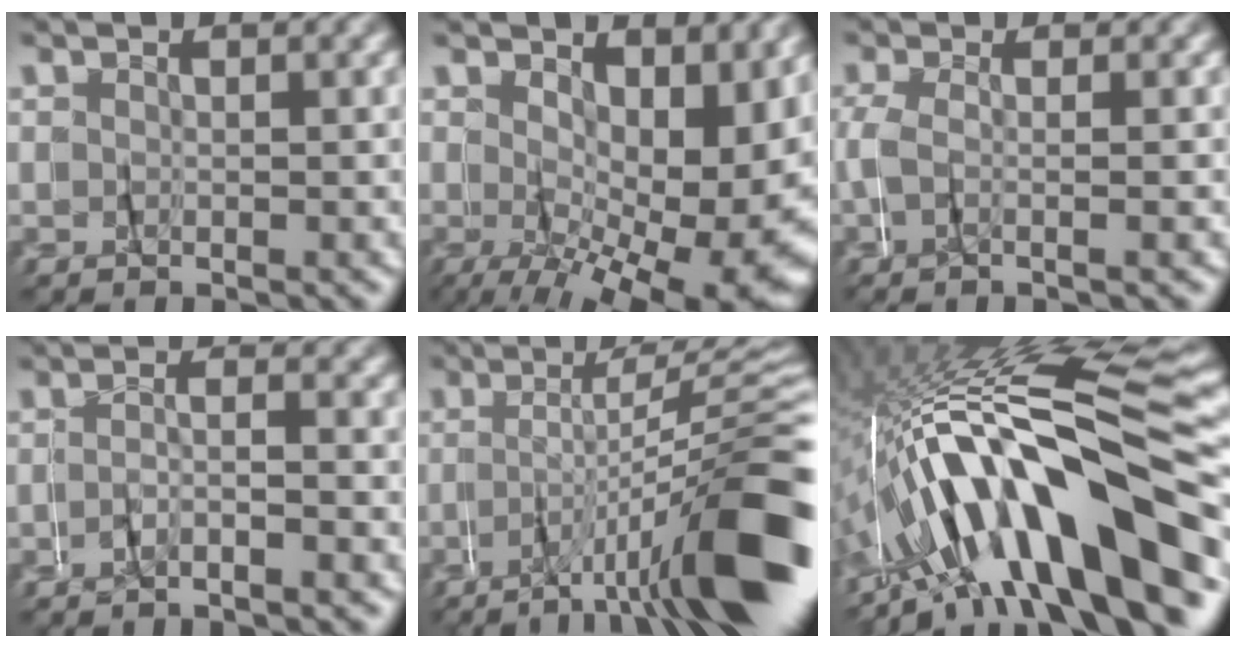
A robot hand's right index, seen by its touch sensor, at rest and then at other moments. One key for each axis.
{"total": 8.6, "fx": -1.7, "fy": 3.2, "fz": 7.8, "tx": -0.094, "ty": -0.029, "tz": -0.011}
{"total": 2.6, "fx": -2.1, "fy": -1.5, "fz": 0.6, "tx": -0.023, "ty": -0.002, "tz": -0.036}
{"total": 2.9, "fx": -2.7, "fy": -1.1, "fz": 0.2, "tx": 0.002, "ty": 0.010, "tz": -0.056}
{"total": 10.4, "fx": -6.9, "fy": -0.4, "fz": 7.7, "tx": -0.083, "ty": 0.005, "tz": -0.104}
{"total": 15.6, "fx": -5.3, "fy": 5.0, "fz": 13.7, "tx": -0.253, "ty": 0.009, "tz": -0.073}